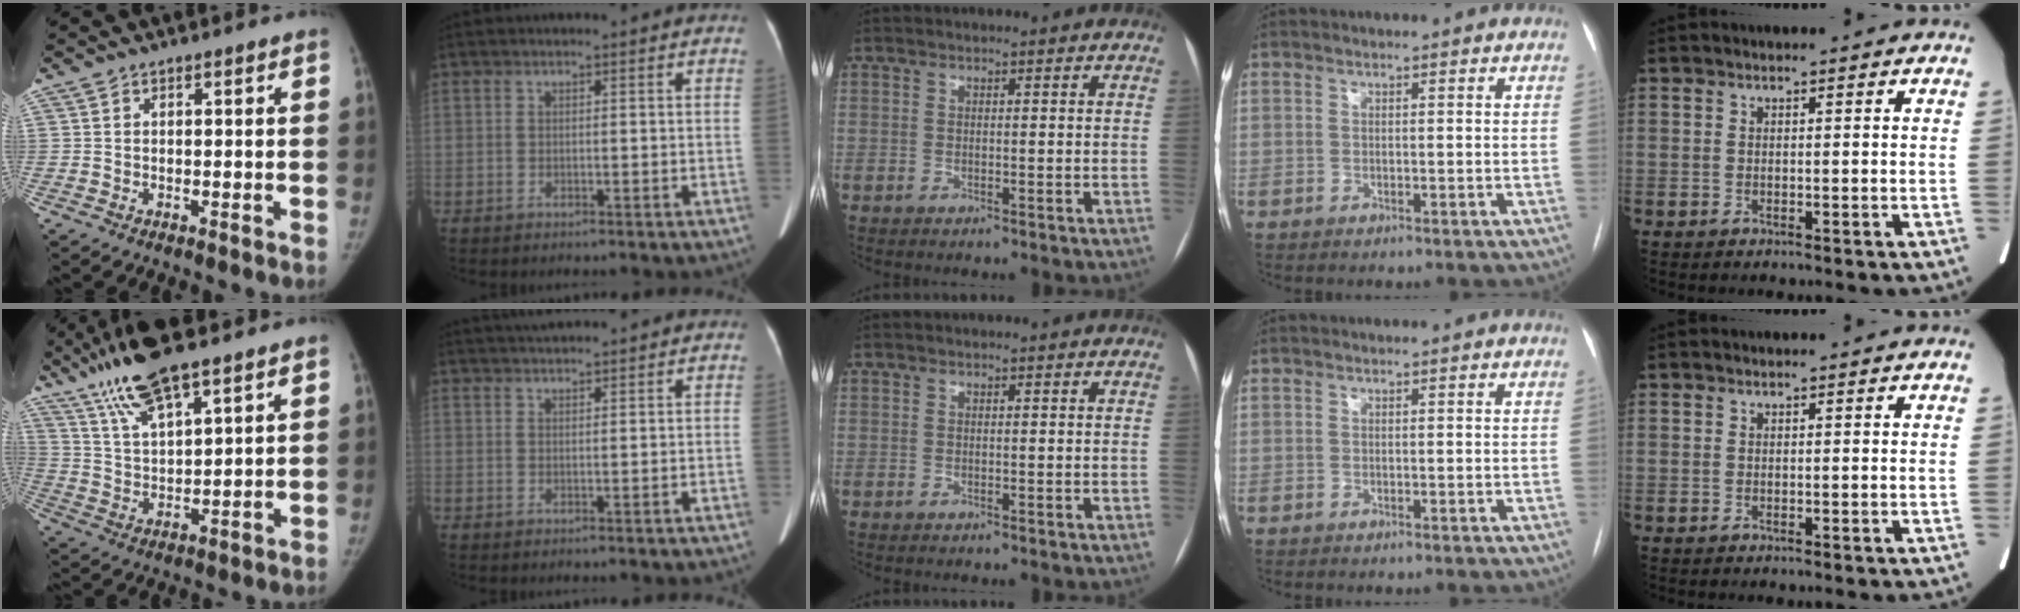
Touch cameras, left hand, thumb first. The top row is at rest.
{"thumb": {"total": 12.7, "force": [9.1, 2.7, 8.5], "torque": [-0.163, -0.030, 0.182]}, "index": {"total": 5.6, "force": [5.1, 0.0, 2.2], "torque": [-0.032, 0.022, 0.073]}}